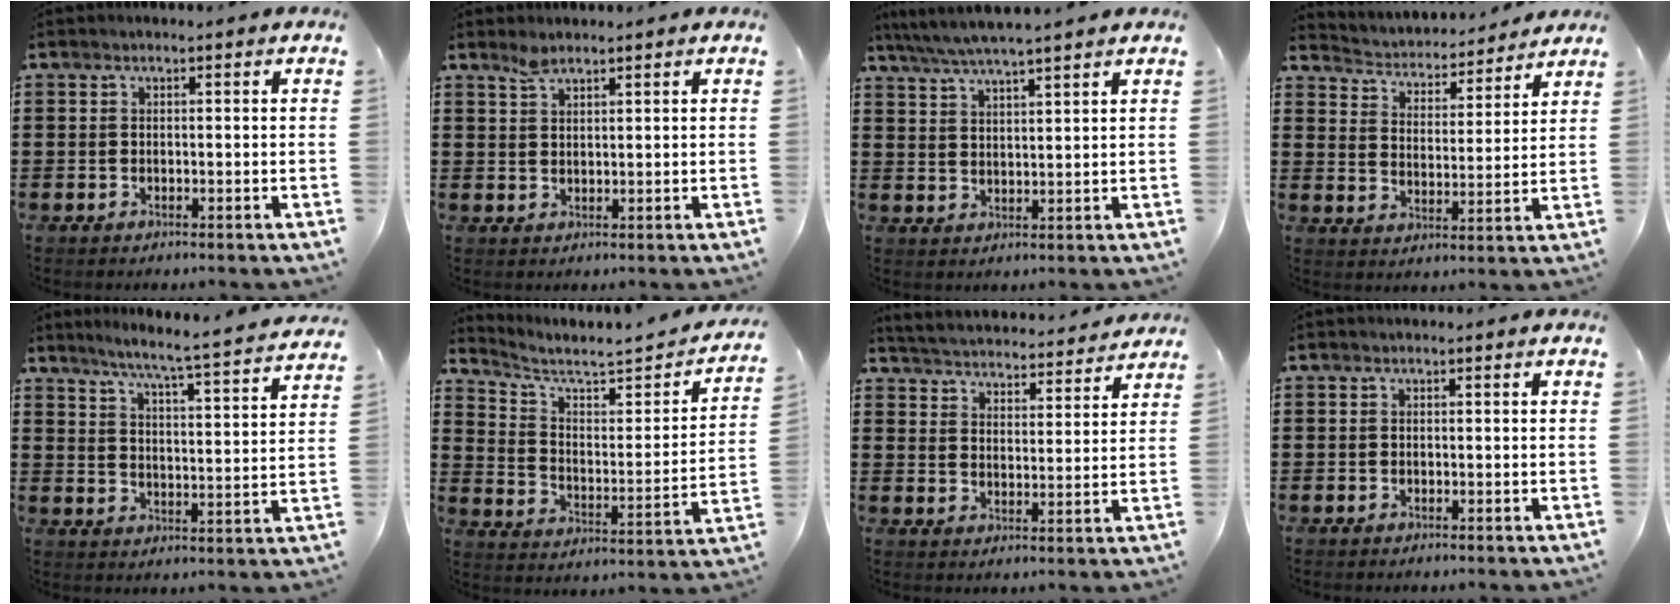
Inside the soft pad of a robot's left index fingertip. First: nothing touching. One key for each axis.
{"total": 2.0, "fx": 1.7, "fy": 0.4, "fz": 0.9, "tx": -0.023, "ty": 0.000, "tz": 0.032}
{"total": 4.5, "fx": 4.0, "fy": -0.2, "fz": 2.0, "tx": -0.050, "ty": -0.014, "tz": 0.071}
{"total": 3.4, "fx": 3.3, "fy": 0.5, "fz": -0.3, "tx": -0.018, "ty": -0.029, "tz": 0.051}
{"total": 6.0, "fx": 5.3, "fy": -1.3, "fz": 2.5, "tx": -0.070, "ty": -0.048, "tz": 0.082}
{"total": 4.3, "fx": 3.4, "fy": 0.9, "fz": 2.4, "tx": -0.071, "ty": -0.030, "tz": 0.047}
{"total": 4.0, "fx": 4.0, "fy": -0.1, "fz": -0.2, "tx": -0.019, "ty": -0.034, "tz": 0.065}
{"total": 0.0}